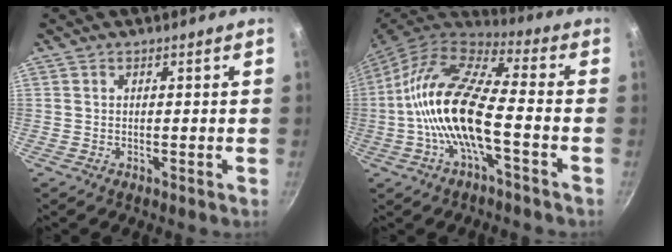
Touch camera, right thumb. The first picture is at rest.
{"total": 16.9, "force": [-3.3, 5.8, 15.5], "torque": [-0.296, 0.038, -0.080]}